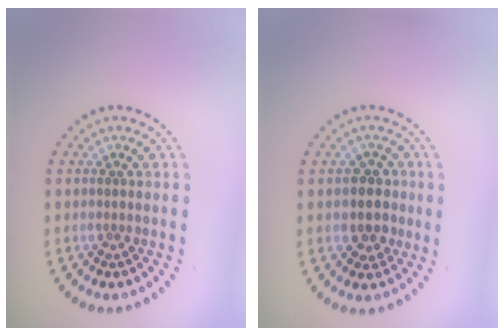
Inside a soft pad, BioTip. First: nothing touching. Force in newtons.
{"total": 2.6, "press": 2.3, "slide": 1.2}